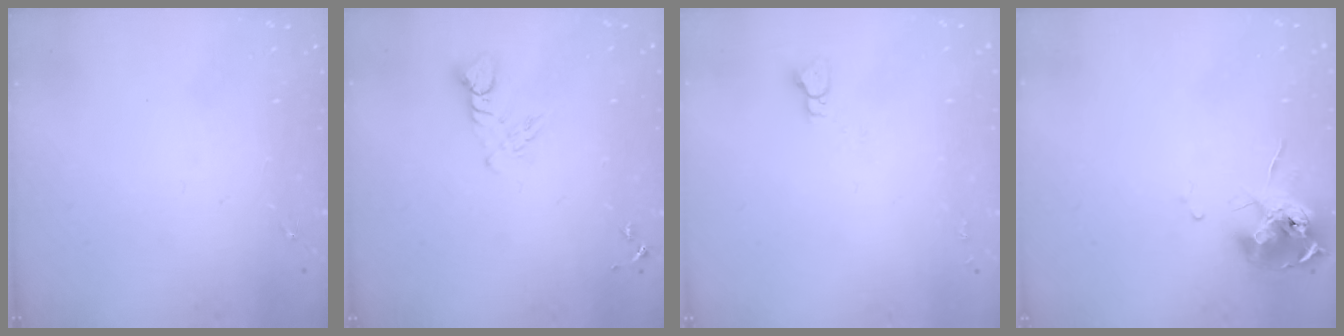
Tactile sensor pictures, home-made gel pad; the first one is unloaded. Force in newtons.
{"total": 5.3, "press": 5.2, "slide": 0.4}
{"total": 3.6, "press": 3.6, "slide": 0.3}
{"total": 11.5, "press": 11.4, "slide": 0.6}